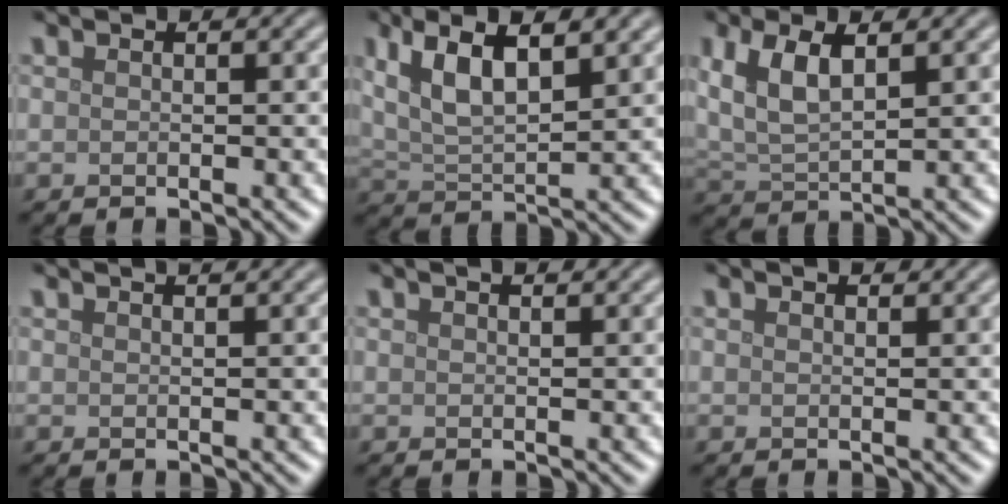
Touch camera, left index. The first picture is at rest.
{"total": 7.2, "force": [3.7, 2.6, 5.7], "torque": [-0.114, 0.010, 0.067]}
{"total": 5.3, "force": [2.1, 2.5, 4.2], "torque": [-0.096, 0.006, 0.039]}
{"total": 2.8, "force": [2.0, 1.2, 1.5], "torque": [0.000, 0.012, -0.007]}
{"total": 1.8, "force": [1.4, 0.6, 1.0], "torque": [-0.005, -0.001, 0.003]}
{"total": 1.3, "force": [1.2, 0.3, 0.5], "torque": [-0.010, -0.004, 0.013]}